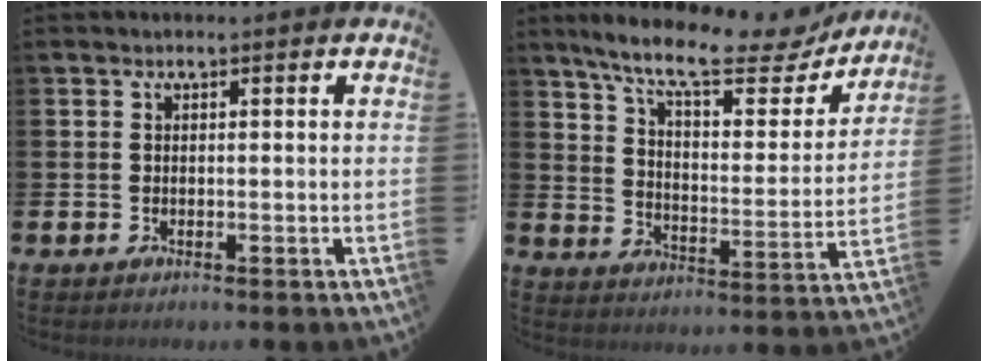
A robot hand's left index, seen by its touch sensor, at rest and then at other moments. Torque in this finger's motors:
{"motor_torque": [1.08, -1.06, 0.72, 0.21]}